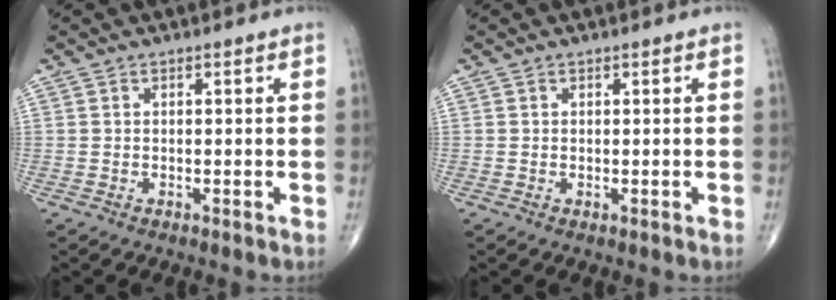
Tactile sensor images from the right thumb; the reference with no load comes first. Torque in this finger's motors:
{"motor_torque": [1.66, 1.45, -0.13, -0.13, 0.05]}